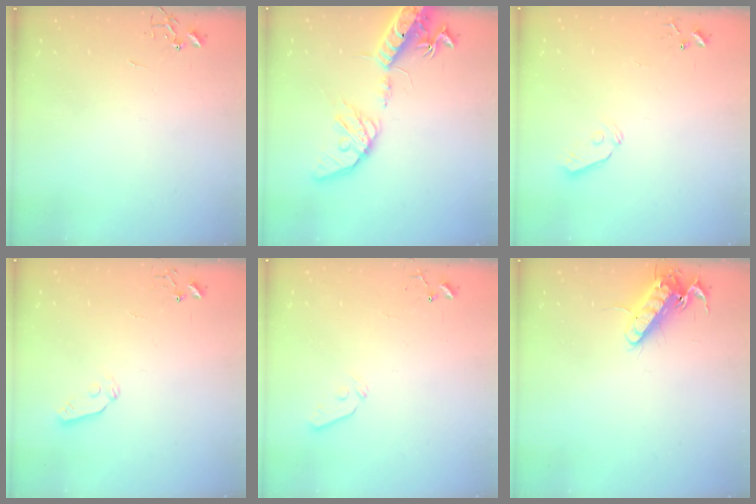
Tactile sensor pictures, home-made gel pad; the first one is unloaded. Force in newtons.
{"total": 19.4, "press": 19.1, "slide": 3.3}
{"total": 6.1, "press": 6.1, "slide": 0.5}
{"total": 3.9, "press": 3.9, "slide": 0.6}
{"total": 4.4, "press": 4.3, "slide": 0.6}
{"total": 13.5, "press": 13.3, "slide": 1.9}